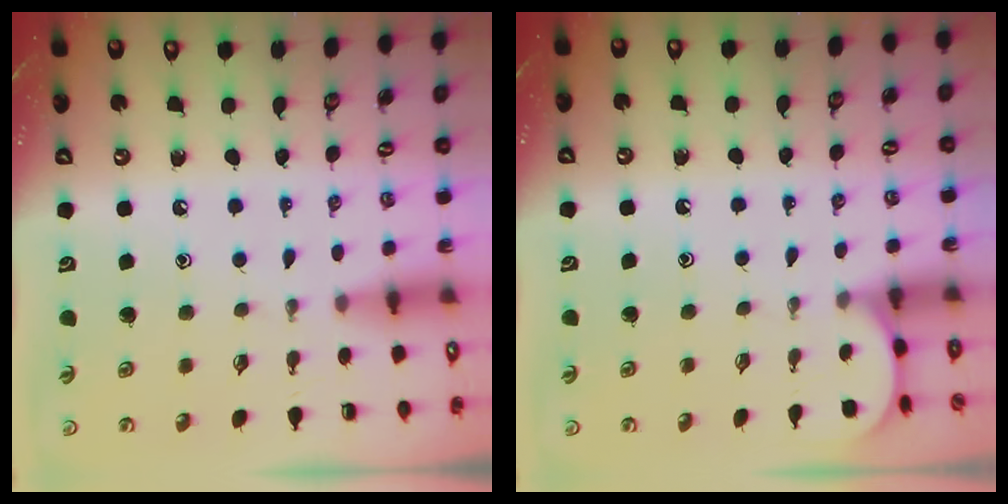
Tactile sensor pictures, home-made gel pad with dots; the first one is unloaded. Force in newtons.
{"total": 0.7, "press": 0.7, "slide": 0.1}